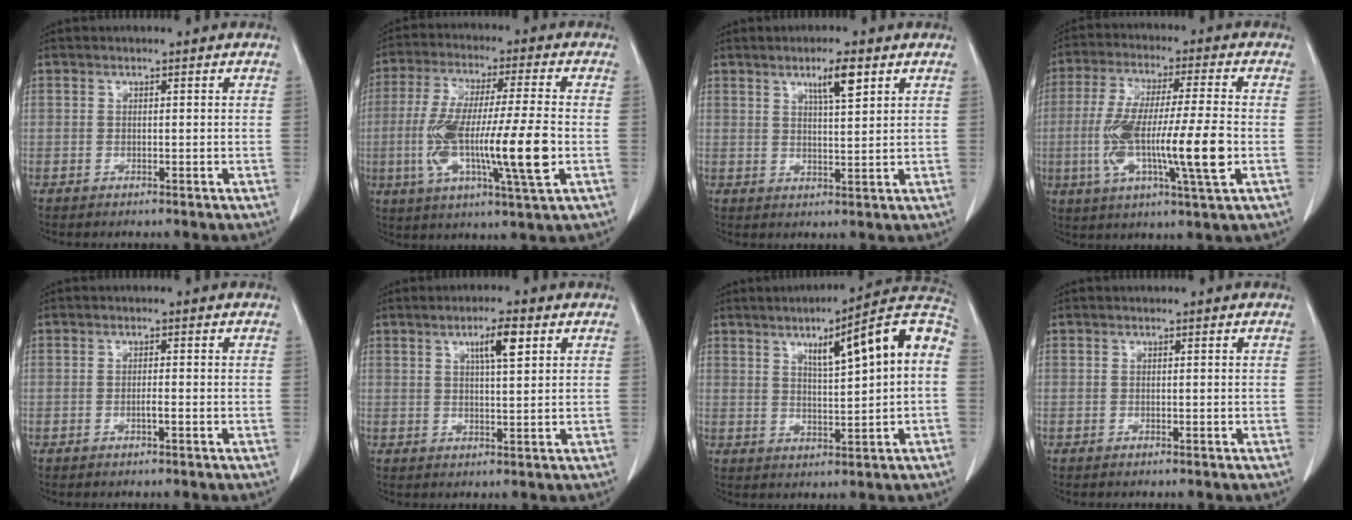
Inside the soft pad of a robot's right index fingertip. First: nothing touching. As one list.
[{"total": 16.8, "force": [-3.0, 1.1, 16.5], "torque": [-0.312, -0.010, -0.053]}, {"total": 4.8, "force": [2.7, 0.5, 3.9], "torque": [-0.066, -0.001, 0.047]}, {"total": 15.7, "force": [-2.8, 1.0, 15.4], "torque": [-0.294, -0.008, -0.050]}, {"total": 1.0, "force": [-0.4, 0.0, 0.9], "torque": [-0.015, 0.003, -0.005]}, {"total": 4.7, "force": [2.2, 0.6, 4.1], "torque": [-0.070, 0.001, 0.038]}, {"total": 13.6, "force": [3.2, 1.3, 13.1], "torque": [-0.184, 0.030, 0.042]}, {"total": 0.0}]